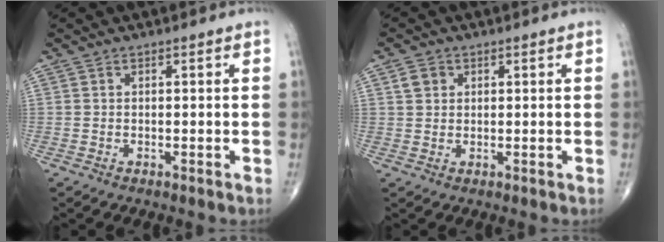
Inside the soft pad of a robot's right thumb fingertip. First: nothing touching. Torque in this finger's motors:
{"motor_torque": [-0.44, 0.44, 0.10, -0.09, 0.08]}